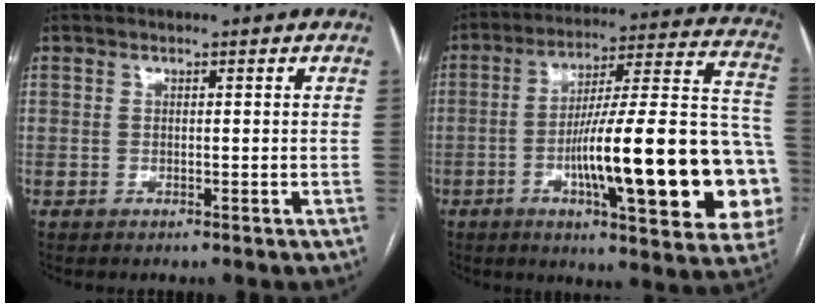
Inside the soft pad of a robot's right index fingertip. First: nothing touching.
{"total": 27.9, "force": [-6.5, 3.9, 26.9], "torque": [-0.308, 0.014, -0.092]}